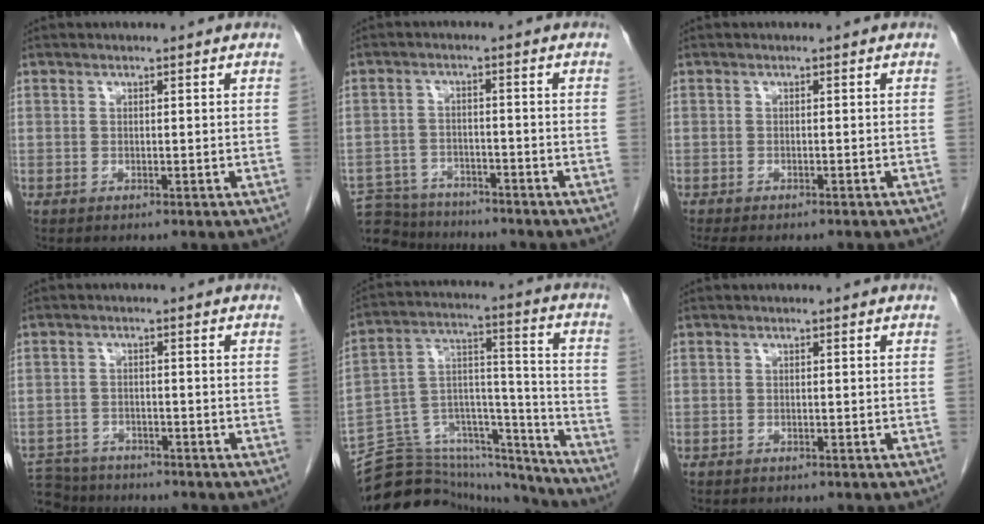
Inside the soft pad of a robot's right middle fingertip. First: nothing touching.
{"total": 10.2, "force": [-9.6, 3.2, 1.6], "torque": [-0.034, 0.007, -0.150]}
{"total": 5.4, "force": [-4.5, 1.3, 2.6], "torque": [-0.031, -0.009, -0.059]}
{"total": 7.6, "force": [-7.1, 2.6, 0.8], "torque": [-0.016, 0.002, -0.117]}
{"total": 21.6, "force": [-20.2, 5.9, 4.9], "torque": [-0.101, 0.063, -0.312]}
{"total": 1.2, "force": [-1.1, 0.5, 0.3], "torque": [-0.013, -0.001, -0.016]}